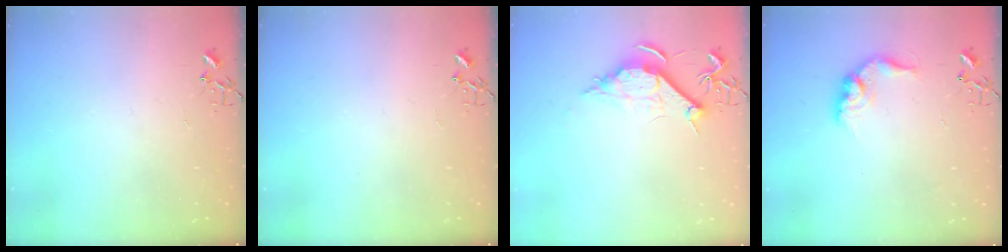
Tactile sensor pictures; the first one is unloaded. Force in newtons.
{"total": 0.0}
{"total": 9.3, "press": 9.2, "slide": 1.0}
{"total": 12.4, "press": 12.4, "slide": 0.6}